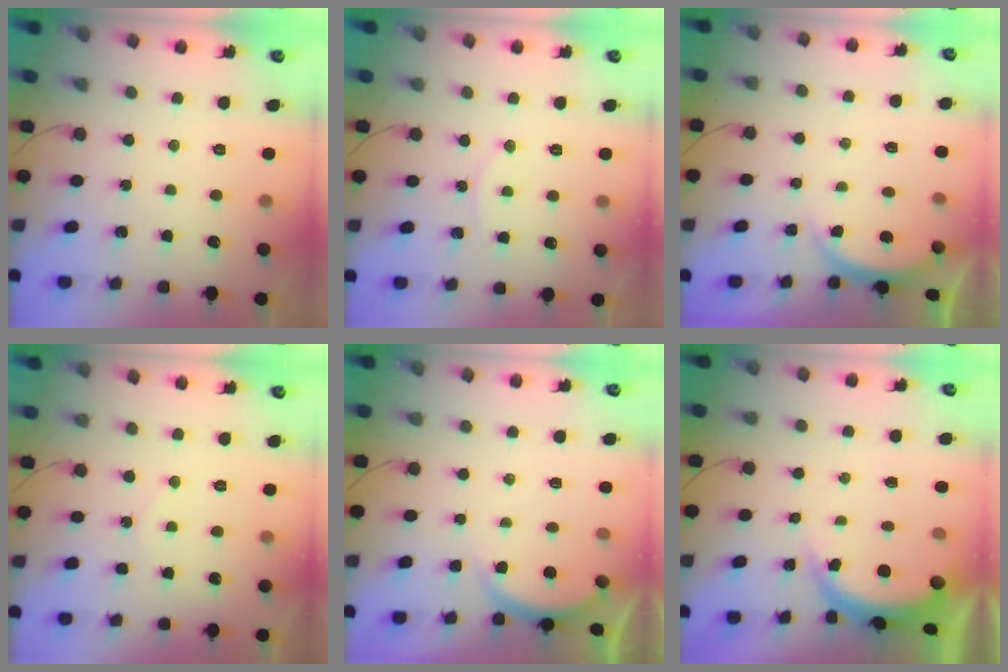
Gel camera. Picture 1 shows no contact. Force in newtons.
{"total": 5.4, "press": 5.4, "slide": 0.1}
{"total": 2.0, "press": 2.0, "slide": 0.5}
{"total": 4.9, "press": 4.8, "slide": 0.4}
{"total": 3.0, "press": 2.9, "slide": 0.5}
{"total": 4.5, "press": 4.5, "slide": 0.4}